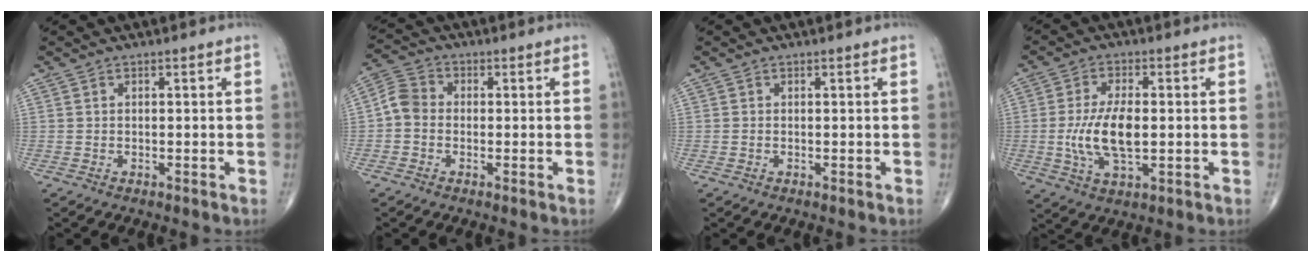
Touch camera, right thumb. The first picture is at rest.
{"total": 4.7, "force": [-0.8, 3.9, 2.6], "torque": [-0.038, 0.014, -0.029]}
{"total": 0.0}
{"total": 10.0, "force": [-0.6, 4.4, 8.9], "torque": [-0.181, -0.005, -0.010]}